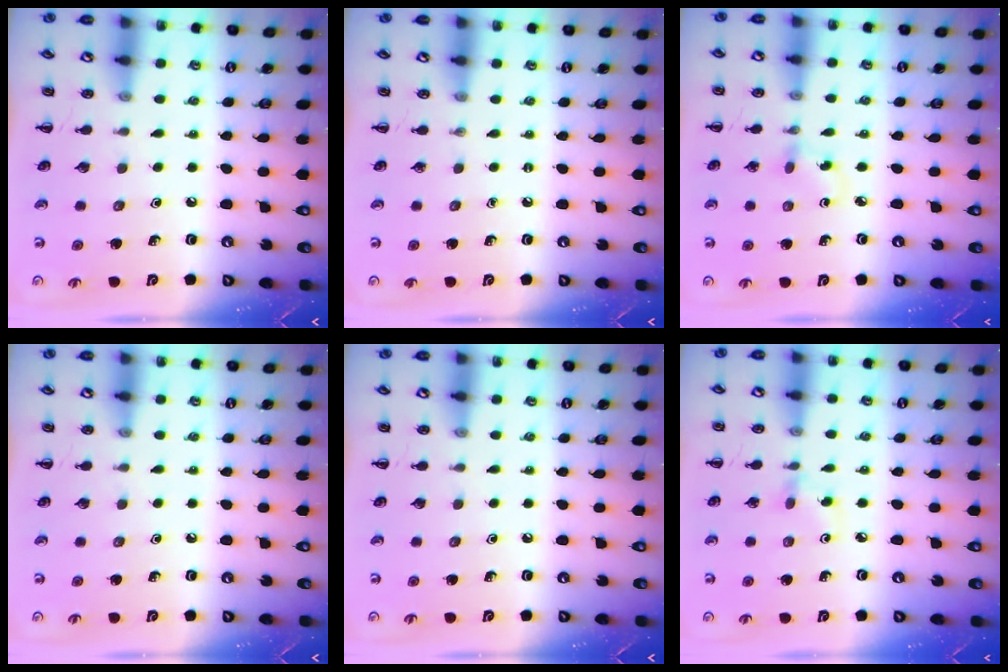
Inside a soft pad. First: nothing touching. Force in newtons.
{"total": 0.0}
{"total": 1.6, "press": 1.4, "slide": 0.7}
{"total": 0.0}
{"total": 0.0}
{"total": 2.5, "press": 2.4, "slide": 0.9}